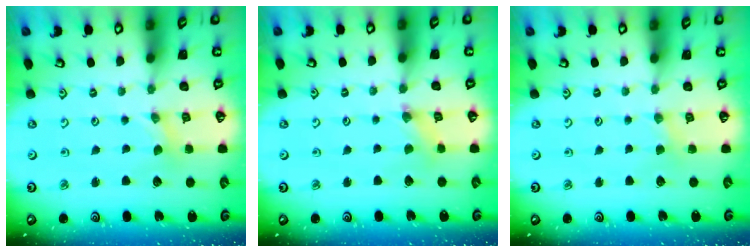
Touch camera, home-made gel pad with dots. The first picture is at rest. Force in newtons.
{"total": 1.1, "press": 1.0, "slide": 0.3}
{"total": 1.9, "press": 1.8, "slide": 0.3}